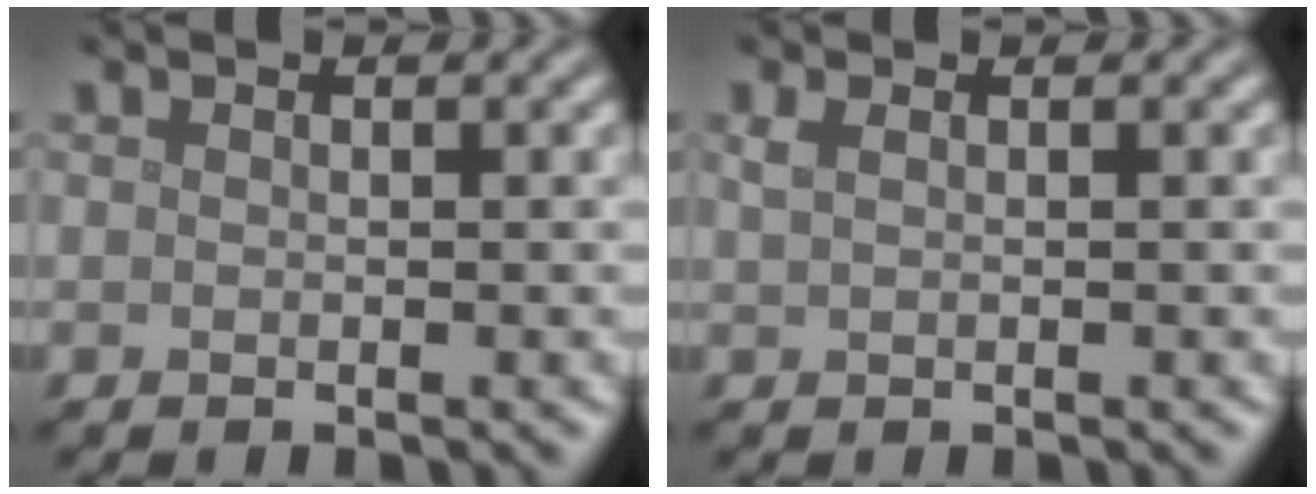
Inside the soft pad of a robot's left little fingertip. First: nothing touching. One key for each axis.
{"total": 1.1, "fx": 0.6, "fy": 0.4, "fz": 0.8, "tx": -0.014, "ty": 0.004, "tz": 0.011}